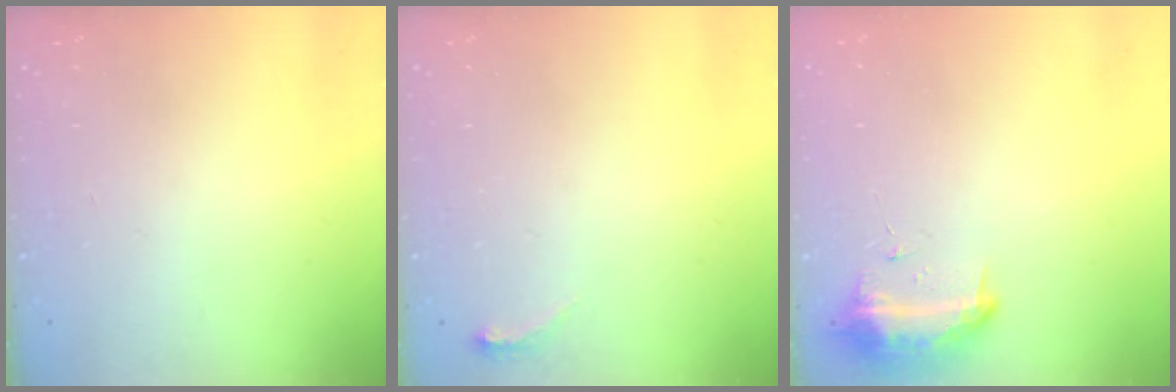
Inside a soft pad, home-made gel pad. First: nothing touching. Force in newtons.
{"total": 3.7, "press": 3.4, "slide": 1.5}
{"total": 10.7, "press": 10.6, "slide": 0.7}